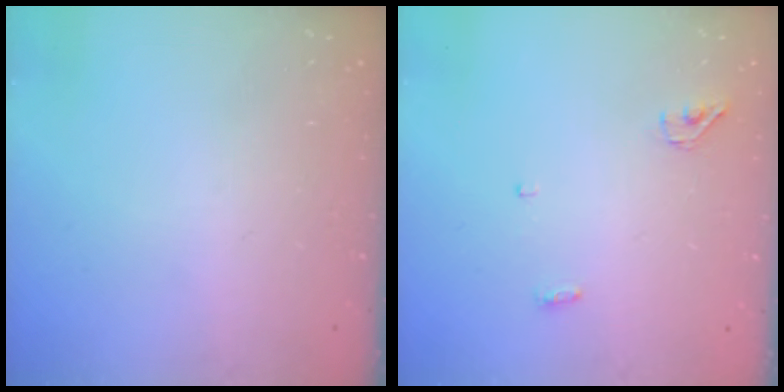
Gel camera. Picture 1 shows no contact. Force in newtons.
{"total": 3.7, "press": 3.6, "slide": 0.9}